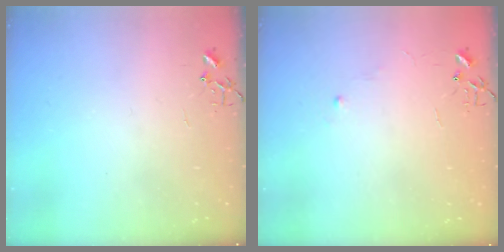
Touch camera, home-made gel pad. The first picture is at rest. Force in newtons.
{"total": 4.4, "press": 4.4, "slide": 0.6}